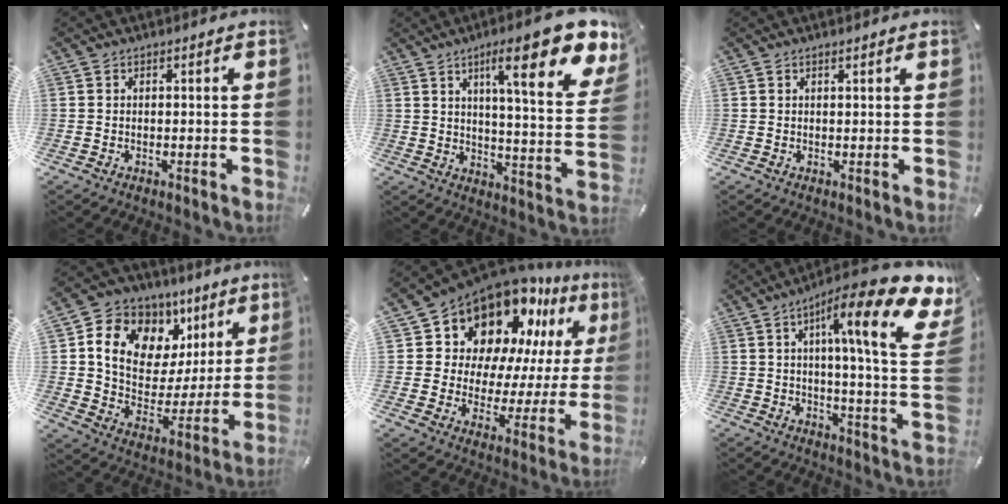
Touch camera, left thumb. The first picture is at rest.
{"total": 19.6, "force": [10.7, 4.5, 15.7], "torque": [-0.229, -0.062, 0.158]}
{"total": 0.7, "force": [0.5, 0.1, 0.6], "torque": [-0.011, 0.000, 0.008]}
{"total": 13.0, "force": [7.2, 9.8, 4.7], "torque": [-0.081, -0.058, 0.130]}
{"total": 15.7, "force": [11.7, 9.3, 4.9], "torque": [-0.091, -0.114, 0.206]}
{"total": 22.8, "force": [10.0, 4.8, 19.9], "torque": [-0.294, -0.062, 0.141]}